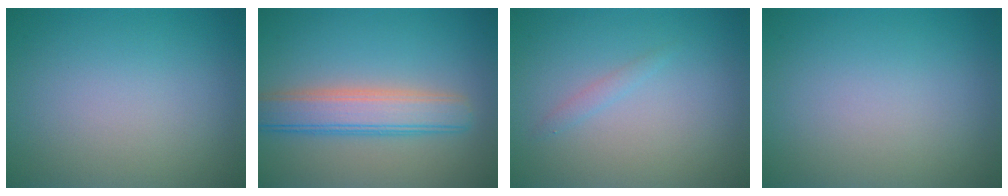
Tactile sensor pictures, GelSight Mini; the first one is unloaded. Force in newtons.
{"total": 5.0, "press": 5.0, "slide": 0.2}
{"total": 0.8, "press": 0.8, "slide": 0.0}
{"total": 0.0}